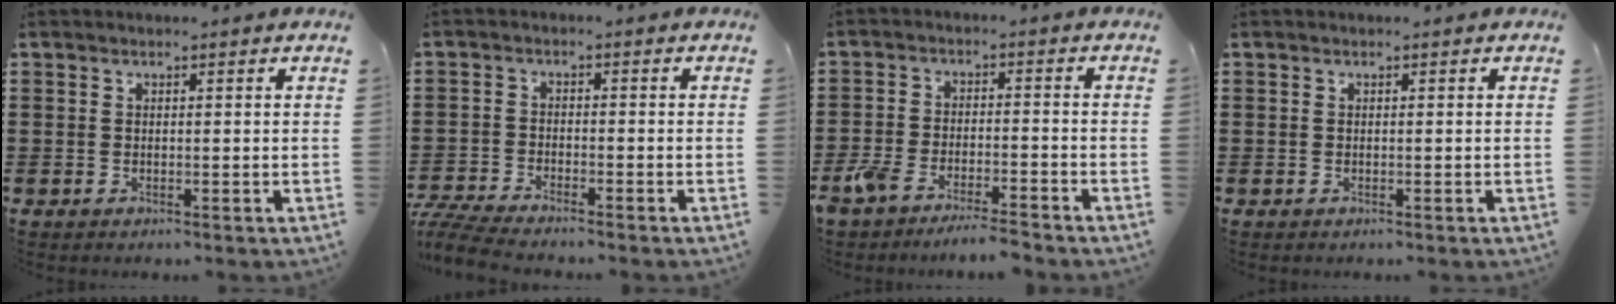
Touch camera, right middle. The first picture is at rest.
{"total": 4.7, "force": [-4.6, 0.2, 1.2], "torque": [-0.045, -0.008, -0.097]}
{"total": 5.3, "force": [-4.8, 0.7, 2.0], "torque": [-0.061, -0.007, -0.100]}
{"total": 0.0}